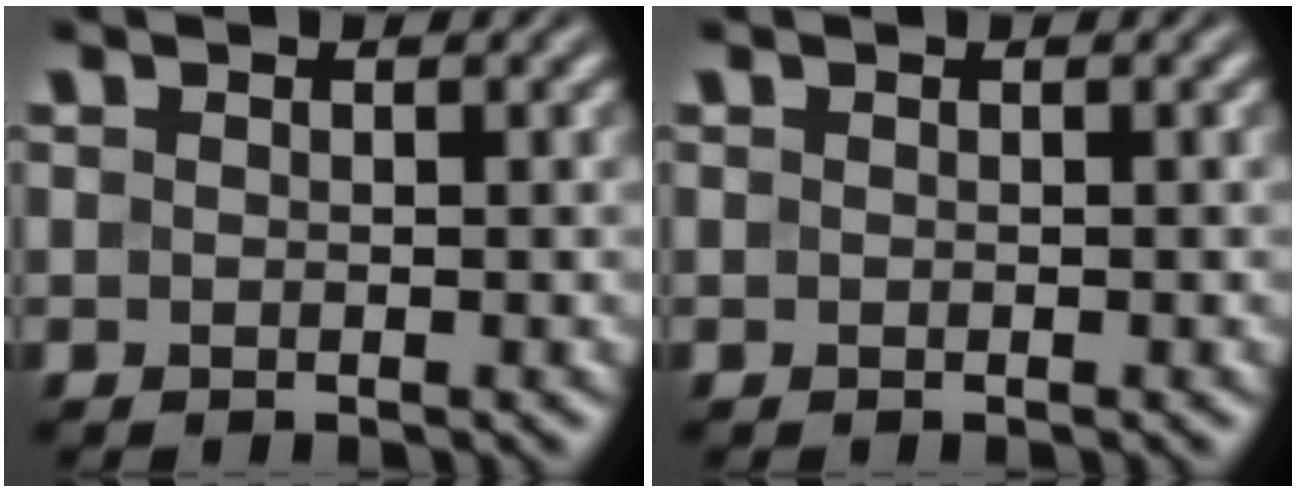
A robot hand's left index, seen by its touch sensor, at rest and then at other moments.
{"total": 0.0}